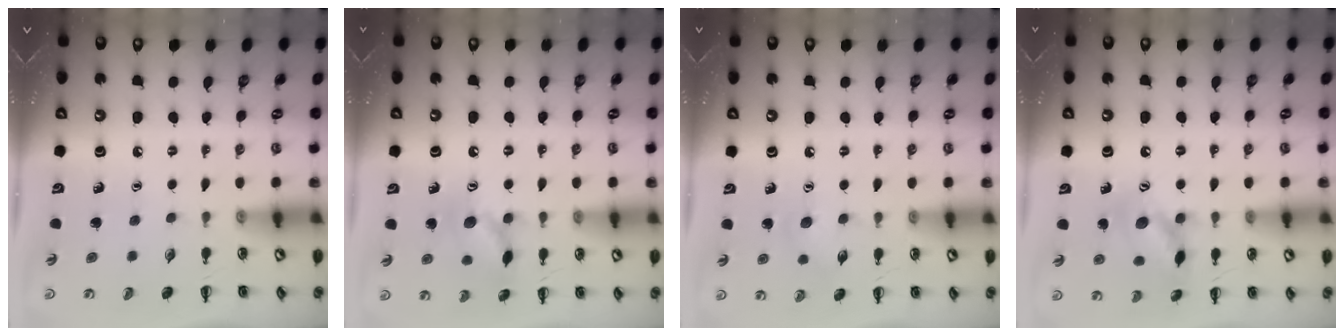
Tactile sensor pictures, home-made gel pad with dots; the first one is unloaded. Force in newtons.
{"total": 11.5, "press": 11.5, "slide": 0.7}
{"total": 6.4, "press": 6.2, "slide": 1.6}
{"total": 13.0, "press": 13.0, "slide": 0.8}